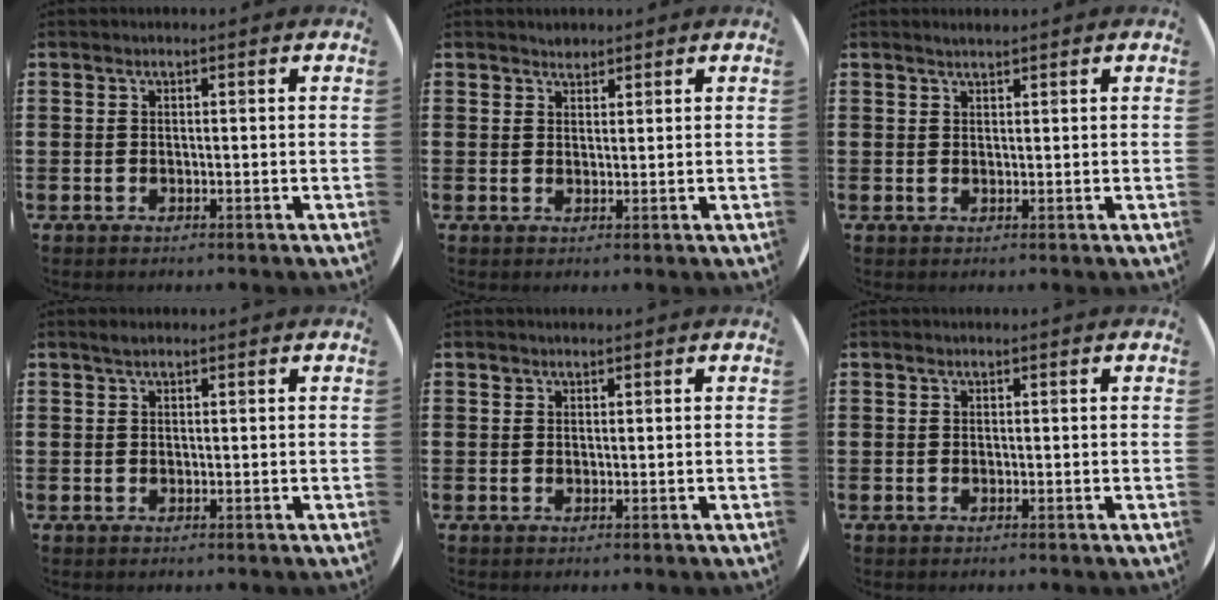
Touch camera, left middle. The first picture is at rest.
{"total": 1.4, "force": [1.4, 0.4, 0.0], "torque": [-0.001, 0.001, 0.027]}
{"total": 1.1, "force": [1.0, 0.0, 0.3], "torque": [-0.005, 0.001, 0.019]}
{"total": 0.9, "force": [0.7, 0.4, 0.4], "torque": [-0.009, 0.004, 0.012]}
{"total": 0.6, "force": [0.5, 0.3, 0.0], "torque": [0.007, 0.000, 0.007]}
{"total": 0.0}